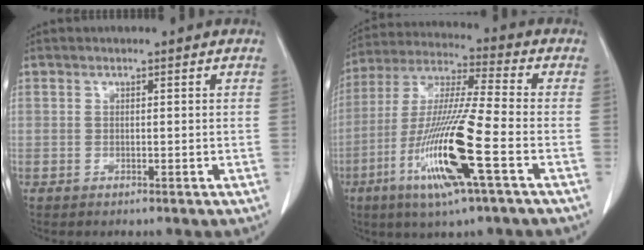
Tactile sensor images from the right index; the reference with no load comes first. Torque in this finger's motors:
{"motor_torque": [2.01, -0.13, 0.48, 0.21]}